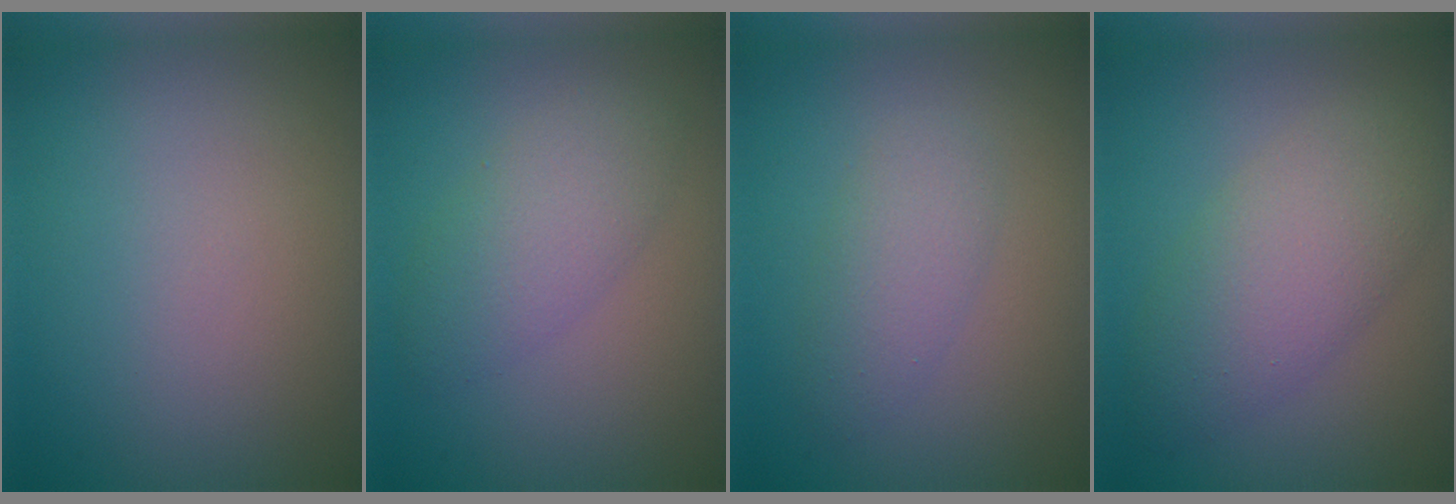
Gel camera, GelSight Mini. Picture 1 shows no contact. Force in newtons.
{"total": 3.5, "press": 3.5, "slide": 0.2}
{"total": 2.6, "press": 2.6, "slide": 0.1}
{"total": 5.5, "press": 5.5, "slide": 0.3}